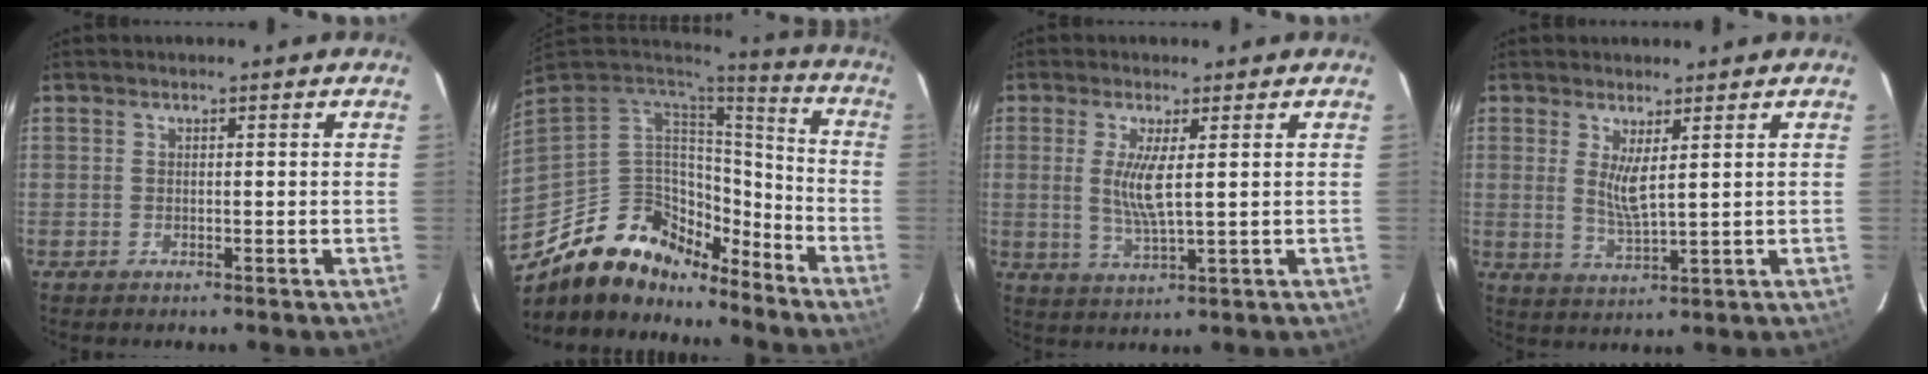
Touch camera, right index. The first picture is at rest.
{"total": 18.9, "force": [-13.6, 10.6, 7.7], "torque": [-0.170, 0.020, -0.223]}
{"total": 5.8, "force": [1.0, 0.6, 5.7], "torque": [-0.116, -0.011, 0.018]}
{"total": 4.6, "force": [1.7, 0.7, 4.2], "torque": [-0.080, -0.016, 0.031]}